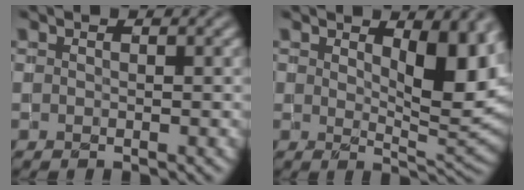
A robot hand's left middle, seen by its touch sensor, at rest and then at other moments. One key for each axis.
{"total": 5.8, "fx": 2.2, "fy": 2.5, "fz": 4.7, "tx": -0.061, "ty": -0.012, "tz": 0.037}